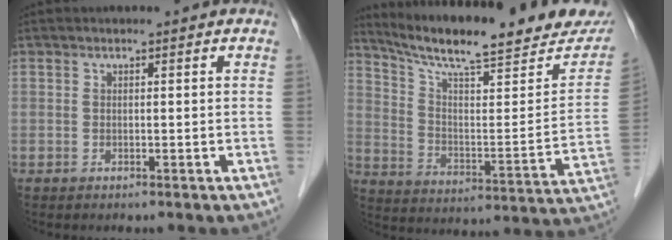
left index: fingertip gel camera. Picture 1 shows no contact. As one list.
[{"total": 24.2, "force": [20.4, 3.6, 12.4], "torque": [-0.196, -0.029, 0.288]}]